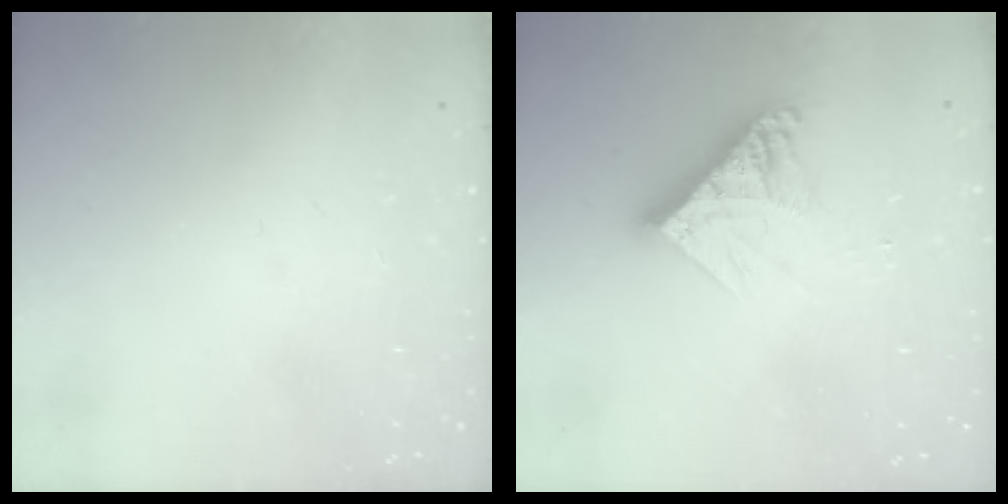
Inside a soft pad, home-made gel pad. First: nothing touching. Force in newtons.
{"total": 10.7, "press": 10.6, "slide": 1.0}